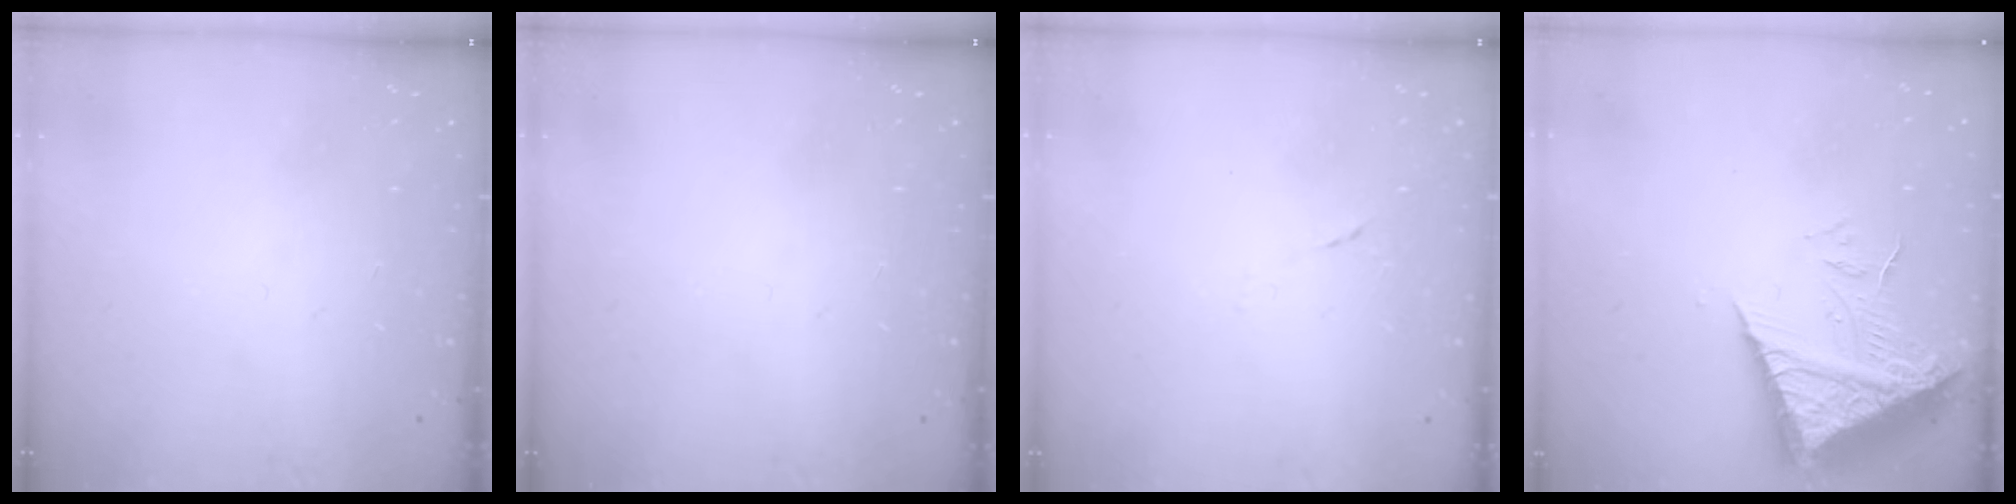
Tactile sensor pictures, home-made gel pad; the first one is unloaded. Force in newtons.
{"total": 0.0}
{"total": 4.9, "press": 4.7, "slide": 1.1}
{"total": 9.7, "press": 9.6, "slide": 0.8}